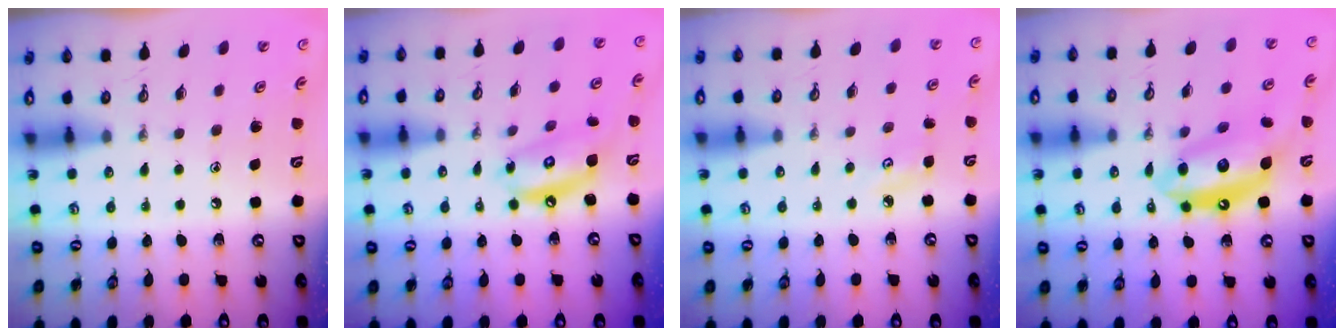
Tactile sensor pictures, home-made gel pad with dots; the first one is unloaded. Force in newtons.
{"total": 11.2, "press": 11.2, "slide": 1.0}
{"total": 3.8, "press": 3.8, "slide": 0.5}
{"total": 14.7, "press": 14.6, "slide": 1.6}